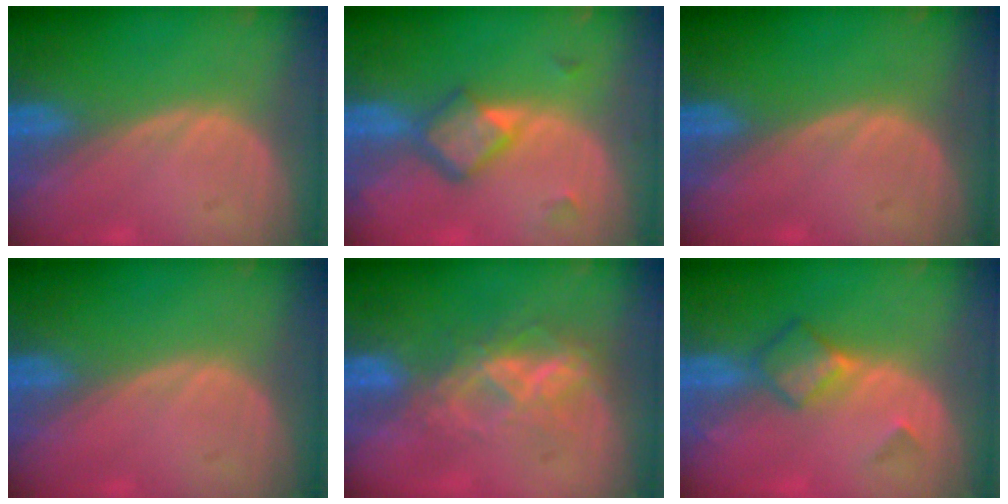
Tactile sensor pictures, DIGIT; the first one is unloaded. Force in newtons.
{"total": 5.9, "press": 5.0, "slide": 3.0}
{"total": 0.0}
{"total": 0.0}
{"total": 6.9, "press": 6.0, "slide": 3.3}
{"total": 5.0, "press": 4.4, "slide": 2.4}